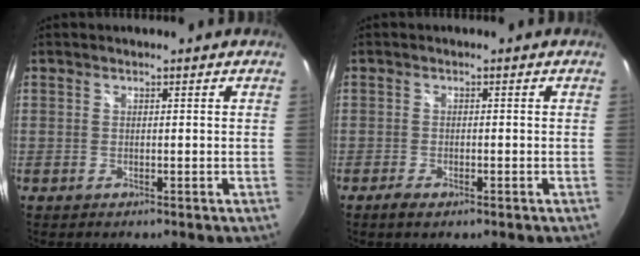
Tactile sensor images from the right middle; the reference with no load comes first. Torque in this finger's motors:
{"motor_torque": [0.00, -0.03, 0.13, 0.01]}